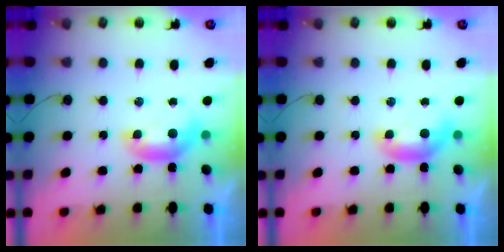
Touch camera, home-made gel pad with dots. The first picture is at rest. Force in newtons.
{"total": 0.0}